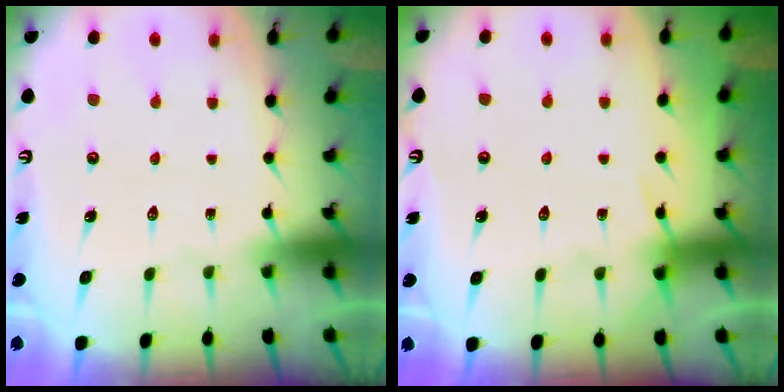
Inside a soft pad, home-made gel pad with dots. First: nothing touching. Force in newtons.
{"total": 4.9, "press": 4.9, "slide": 0.6}